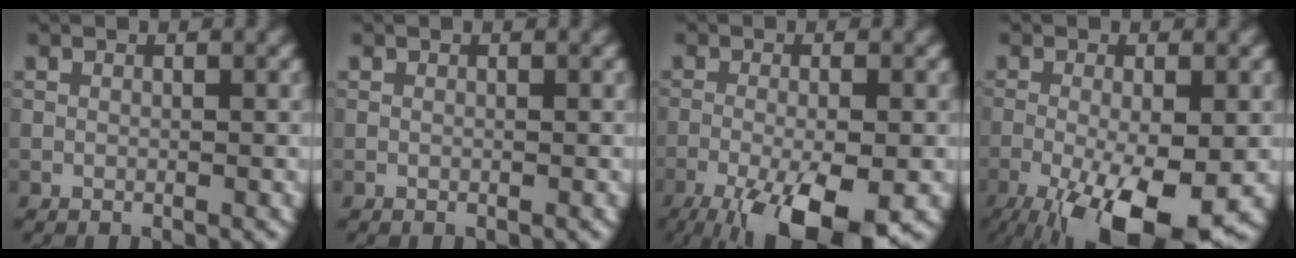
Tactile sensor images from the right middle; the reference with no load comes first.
{"total": 0.0}
{"total": 10.9, "force": [-5.8, 3.3, 8.6], "torque": [-0.151, -0.026, -0.093]}
{"total": 10.8, "force": [-4.7, 3.2, 9.2], "torque": [-0.155, -0.020, -0.073]}